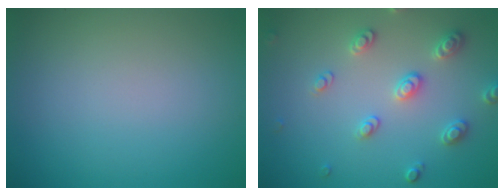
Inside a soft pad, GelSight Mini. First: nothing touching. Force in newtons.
{"total": 3.0, "press": 2.9, "slide": 0.6}